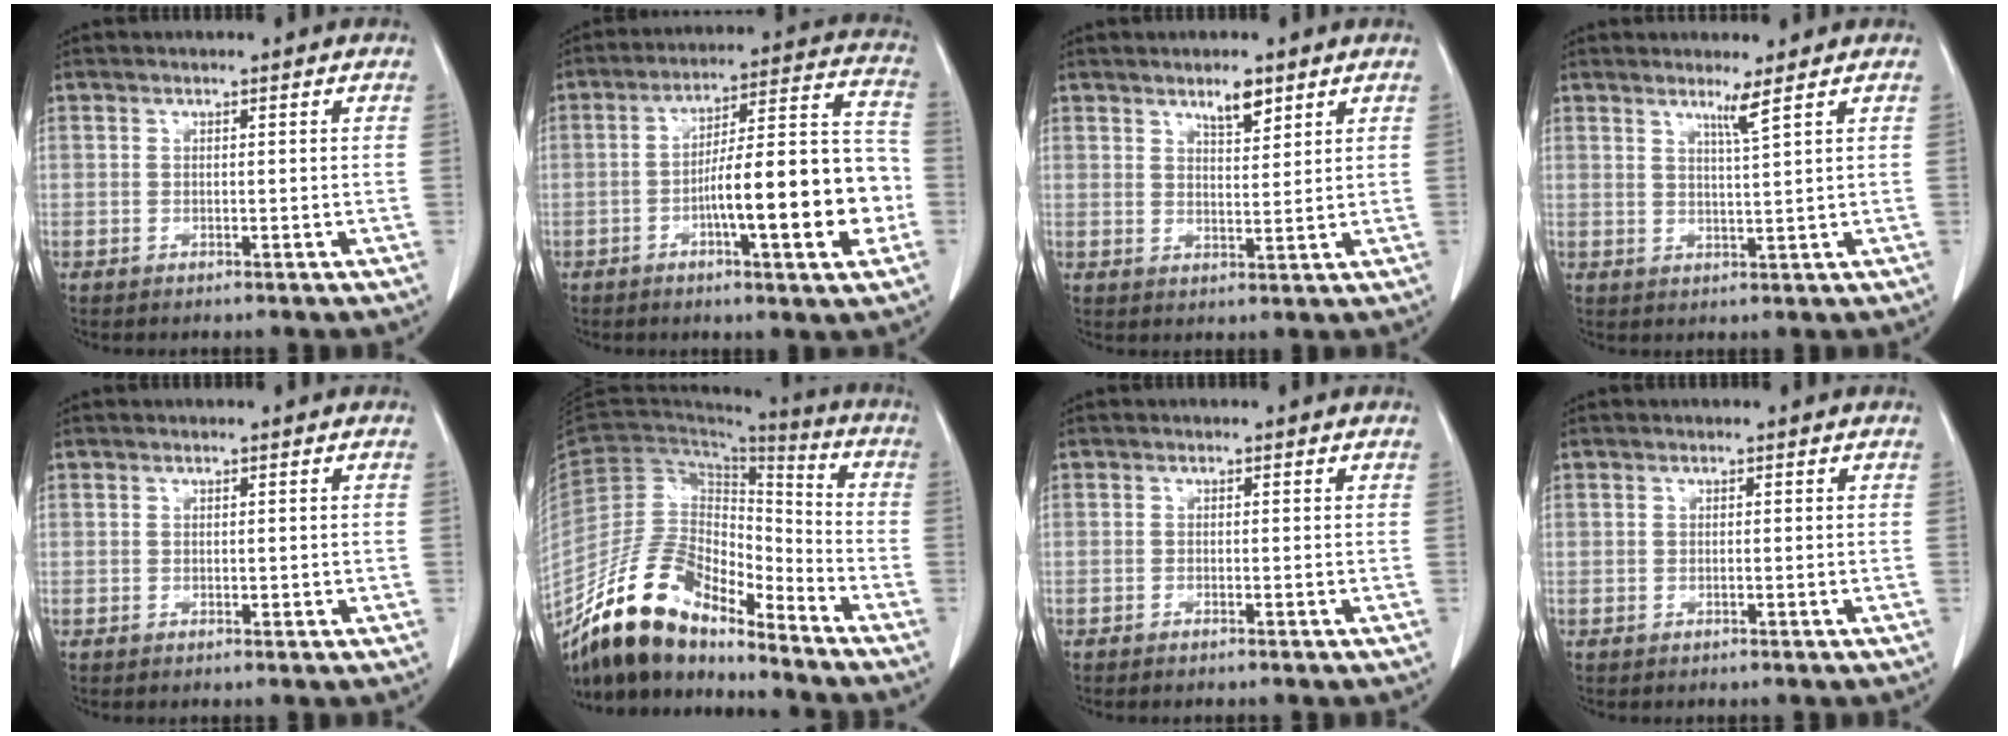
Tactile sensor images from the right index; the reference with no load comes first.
{"total": 16.6, "force": [-4.5, 2.6, 15.7], "torque": [-0.234, 0.024, -0.063]}
{"total": 3.7, "force": [2.7, 1.1, 2.3], "torque": [-0.040, -0.002, 0.046]}
{"total": 2.5, "force": [1.7, -1.0, 1.6], "torque": [-0.032, -0.015, 0.035]}
{"total": 0.6, "force": [0.0, 0.5, 0.4], "torque": [-0.003, 0.002, 0.002]}
{"total": 16.1, "force": [-13.3, 5.8, 7.0], "torque": [-0.125, 0.038, -0.246]}
{"total": 0.7, "force": [-0.6, 0.0, 0.3], "torque": [-0.009, -0.001, -0.010]}
{"total": 0.0}